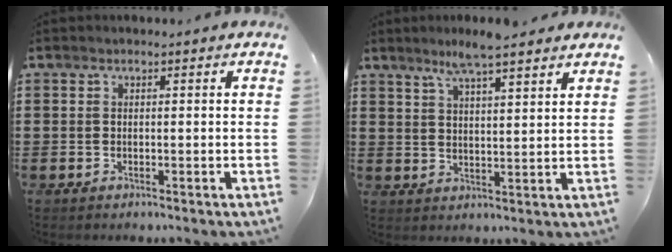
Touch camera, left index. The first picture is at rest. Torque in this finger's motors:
{"motor_torque": [1.10, -1.03, 0.81, 0.09]}